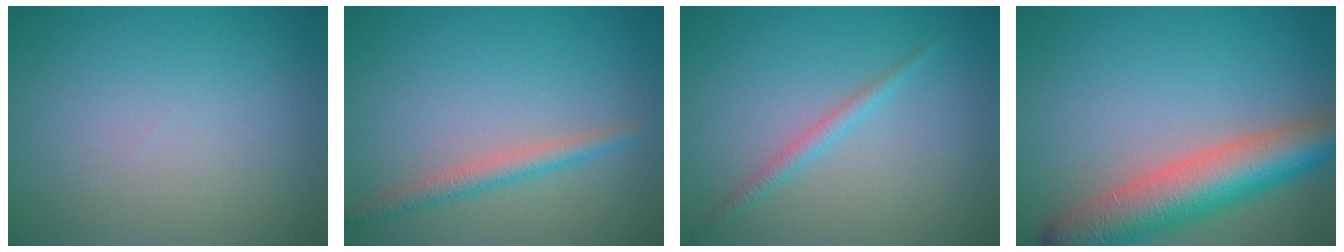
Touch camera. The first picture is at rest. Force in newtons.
{"total": 2.2, "press": 2.1, "slide": 0.0}
{"total": 1.4, "press": 1.4, "slide": 0.1}
{"total": 8.5, "press": 8.5, "slide": 0.4}